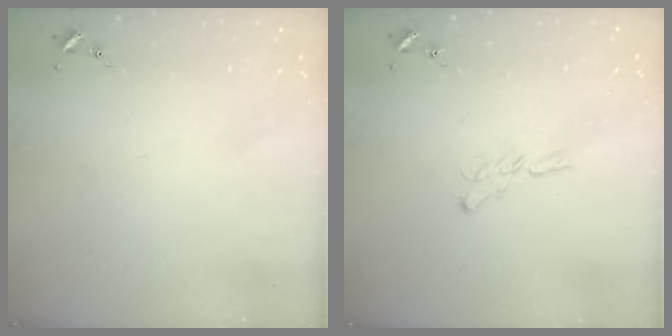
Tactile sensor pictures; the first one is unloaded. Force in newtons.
{"total": 5.6, "press": 5.6, "slide": 0.2}